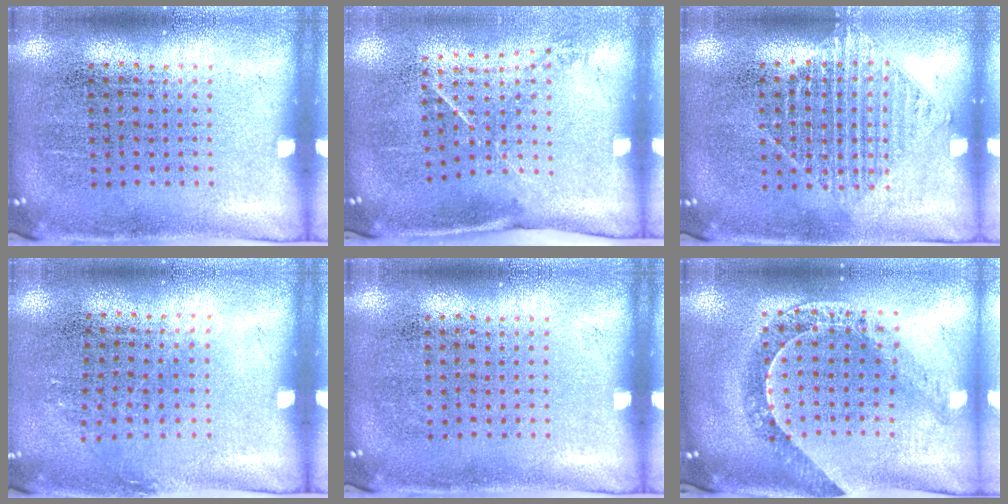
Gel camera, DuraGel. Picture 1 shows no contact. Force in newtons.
{"total": 1.5, "press": 1.0, "slide": 1.1}
{"total": 1.2, "press": 1.1, "slide": 0.5}
{"total": 0.9, "press": 0.6, "slide": 0.6}
{"total": 0.0}
{"total": 1.2, "press": 1.1, "slide": 0.2}